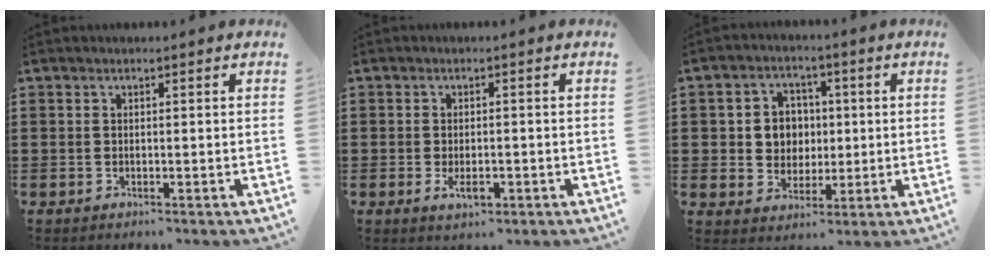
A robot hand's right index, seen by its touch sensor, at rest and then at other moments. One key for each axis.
{"total": 2.7, "fx": -0.9, "fy": 1.2, "fz": 2.3, "tx": -0.050, "ty": -0.003, "tz": -0.017}
{"total": 5.6, "fx": 0.6, "fy": 5.3, "fz": 1.9, "tx": -0.050, "ty": 0.015, "tz": 0.007}